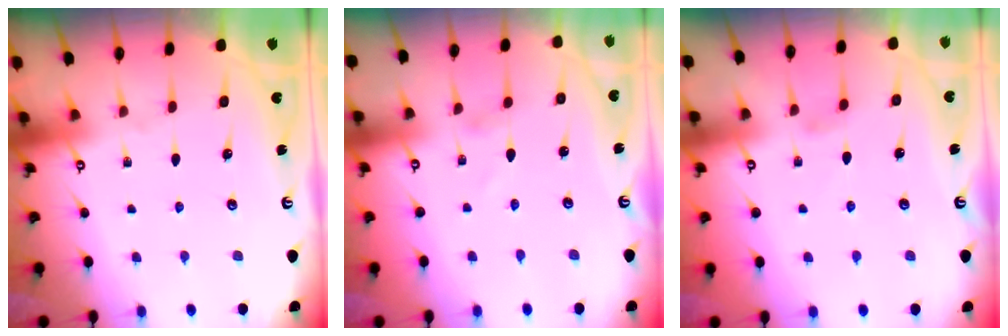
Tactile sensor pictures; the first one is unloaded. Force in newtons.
{"total": 1.5, "press": 1.5, "slide": 0.0}
{"total": 1.0, "press": 0.9, "slide": 0.4}